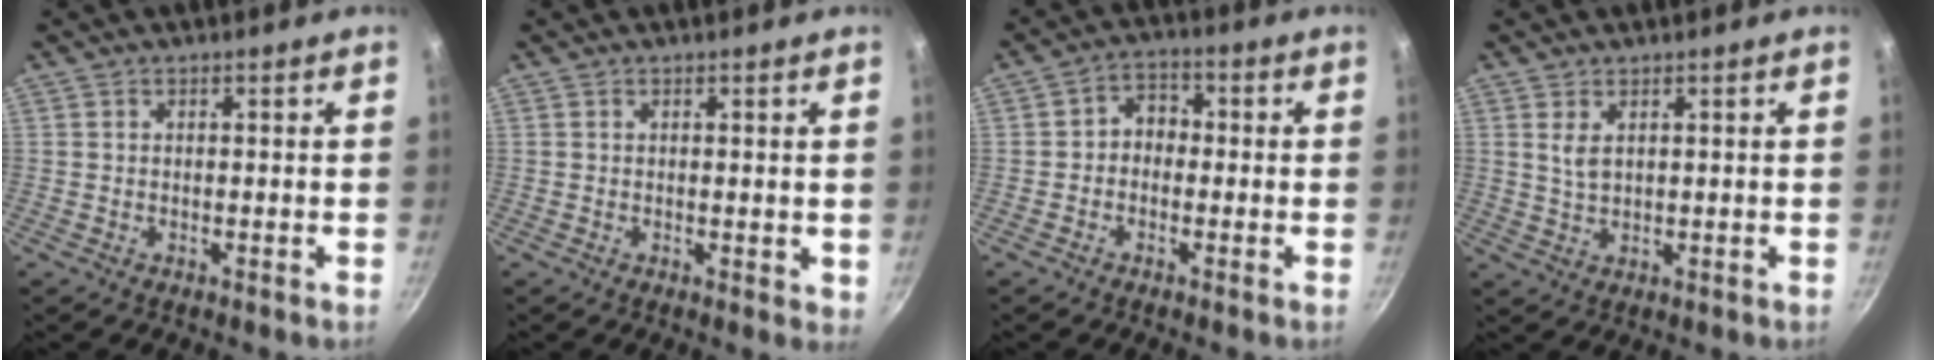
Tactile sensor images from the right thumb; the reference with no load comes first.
{"total": 1.6, "force": [0.4, 0.7, 1.4], "torque": [-0.013, -0.004, 0.004]}
{"total": 4.4, "force": [-0.7, 3.6, 2.5], "torque": [-0.013, 0.021, -0.025]}
{"total": 2.9, "force": [1.1, 1.6, 2.1], "torque": [-0.038, -0.008, 0.025]}